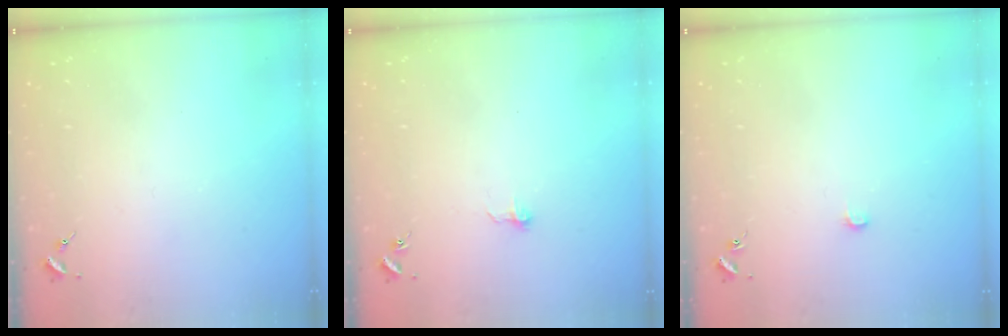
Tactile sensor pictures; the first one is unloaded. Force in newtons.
{"total": 4.2, "press": 4.2, "slide": 0.3}
{"total": 3.8, "press": 3.8, "slide": 0.4}